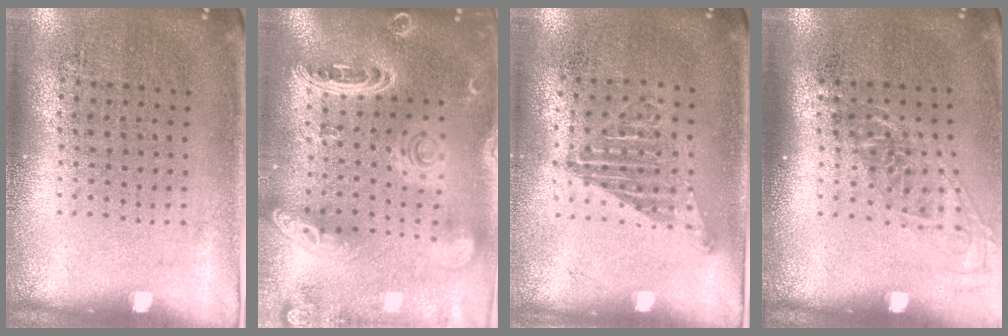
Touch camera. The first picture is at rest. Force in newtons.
{"total": 2.6, "press": 2.3, "slide": 1.1}
{"total": 1.2, "press": 1.0, "slide": 0.6}
{"total": 1.3, "press": 1.0, "slide": 0.8}